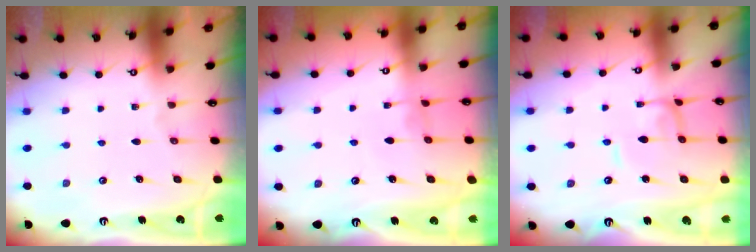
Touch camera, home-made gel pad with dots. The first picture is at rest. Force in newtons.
{"total": 1.9, "press": 1.9, "slide": 0.3}
{"total": 1.4, "press": 1.4, "slide": 0.1}